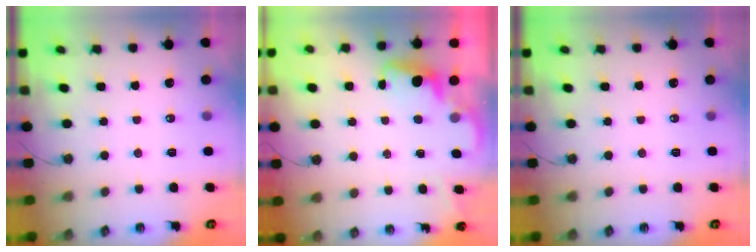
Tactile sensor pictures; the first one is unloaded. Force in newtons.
{"total": 2.5, "press": 2.4, "slide": 0.7}
{"total": 0.0}